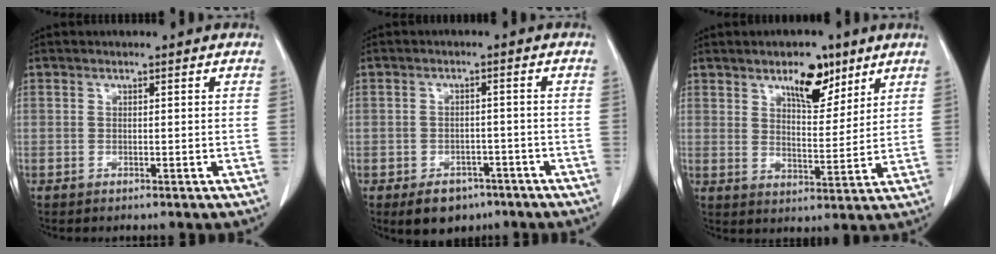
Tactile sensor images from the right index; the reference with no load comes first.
{"total": 5.9, "force": [-4.0, 3.6, 2.3], "torque": [-0.033, 0.003, -0.053]}
{"total": 8.1, "force": [5.3, 3.3, 5.2], "torque": [-0.080, 0.001, 0.085]}